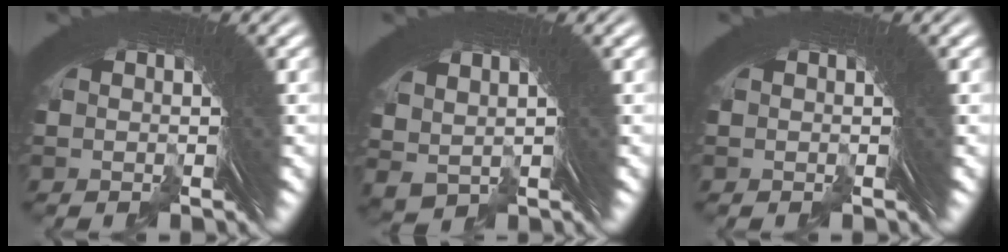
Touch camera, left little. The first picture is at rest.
{"total": 2.1, "force": [1.7, -0.9, 0.9], "torque": [-0.008, -0.001, 0.034]}
{"total": 0.0}